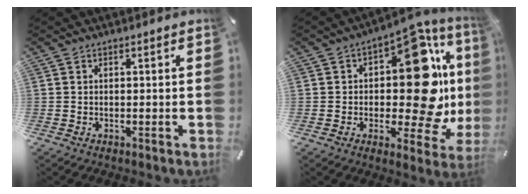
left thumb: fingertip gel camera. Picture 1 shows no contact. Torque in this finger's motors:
{"motor_torque": [2.56, 2.44, 1.50, -0.05, 0.17]}